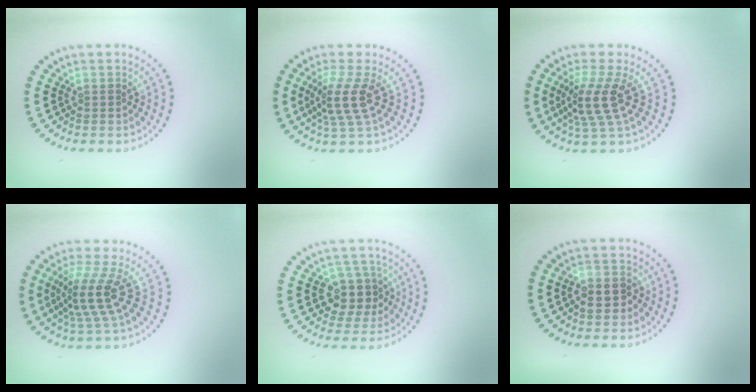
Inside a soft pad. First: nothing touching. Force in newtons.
{"total": 3.6, "press": 2.7, "slide": 2.4}
{"total": 4.2, "press": 3.1, "slide": 2.8}
{"total": 4.4, "press": 3.0, "slide": 3.2}
{"total": 4.2, "press": 3.9, "slide": 1.6}
{"total": 2.6, "press": 2.5, "slide": 0.7}